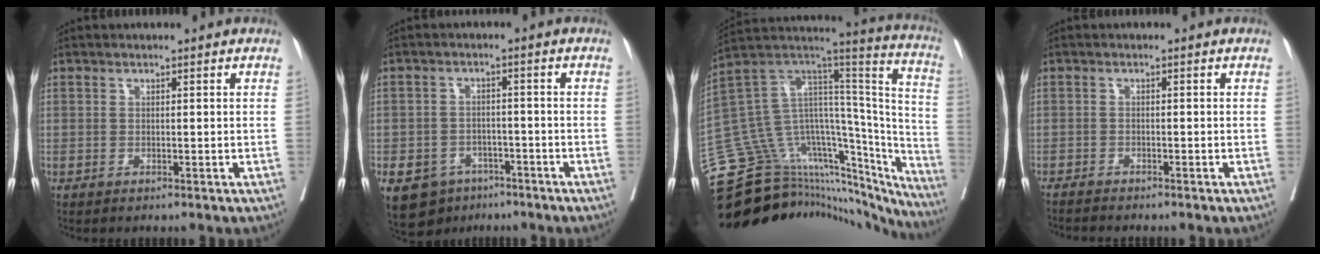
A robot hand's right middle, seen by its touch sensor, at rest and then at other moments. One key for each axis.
{"total": 8.3, "fx": -5.0, "fy": 6.1, "fz": 2.3, "tx": -0.039, "ty": 0.006, "tz": -0.069}
{"total": 38.1, "fx": -32.9, "fy": 12.9, "fz": 14.0, "tx": -0.175, "ty": 0.044, "tz": -0.443}
{"total": 2.3, "fx": -2.2, "fy": 0.1, "fz": 0.5, "tx": -0.006, "ty": -0.006, "tz": -0.035}